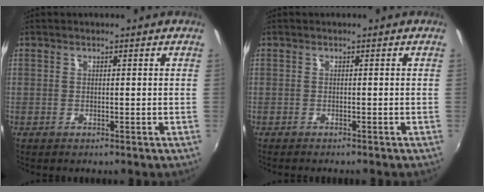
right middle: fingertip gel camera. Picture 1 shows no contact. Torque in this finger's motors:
{"motor_torque": [0.05, -0.05, 0.00, 0.00]}